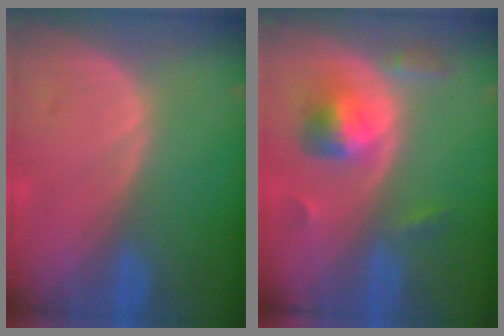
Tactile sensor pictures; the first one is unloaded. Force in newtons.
{"total": 5.7, "press": 5.2, "slide": 2.4}